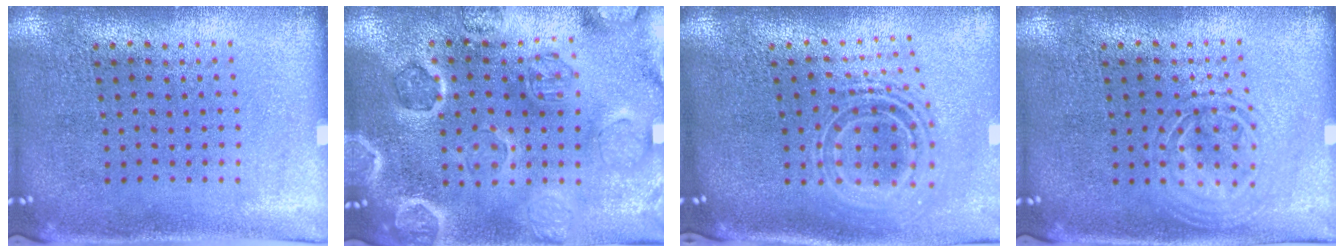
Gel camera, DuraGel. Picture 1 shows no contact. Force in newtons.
{"total": 2.6, "press": 2.6, "slide": 0.2}
{"total": 2.2, "press": 1.6, "slide": 1.5}
{"total": 2.1, "press": 2.1, "slide": 0.3}